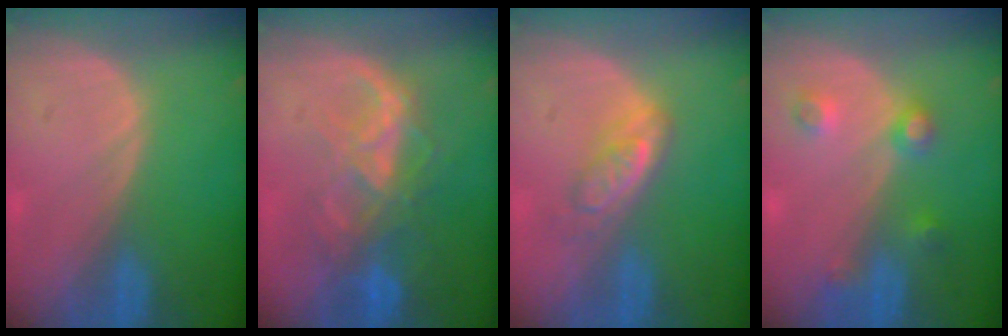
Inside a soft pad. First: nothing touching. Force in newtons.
{"total": 8.8, "press": 7.5, "slide": 4.6}
{"total": 4.8, "press": 4.5, "slide": 1.5}
{"total": 4.2, "press": 3.7, "slide": 1.9}